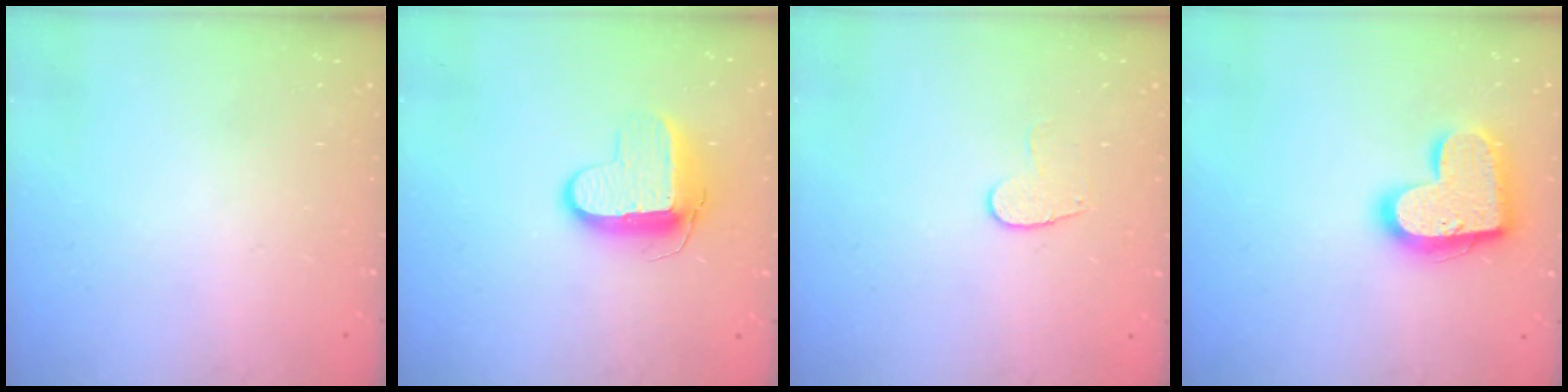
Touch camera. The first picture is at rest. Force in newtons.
{"total": 10.2, "press": 10.1, "slide": 0.8}
{"total": 7.7, "press": 7.6, "slide": 0.5}
{"total": 17.8, "press": 17.8, "slide": 1.2}